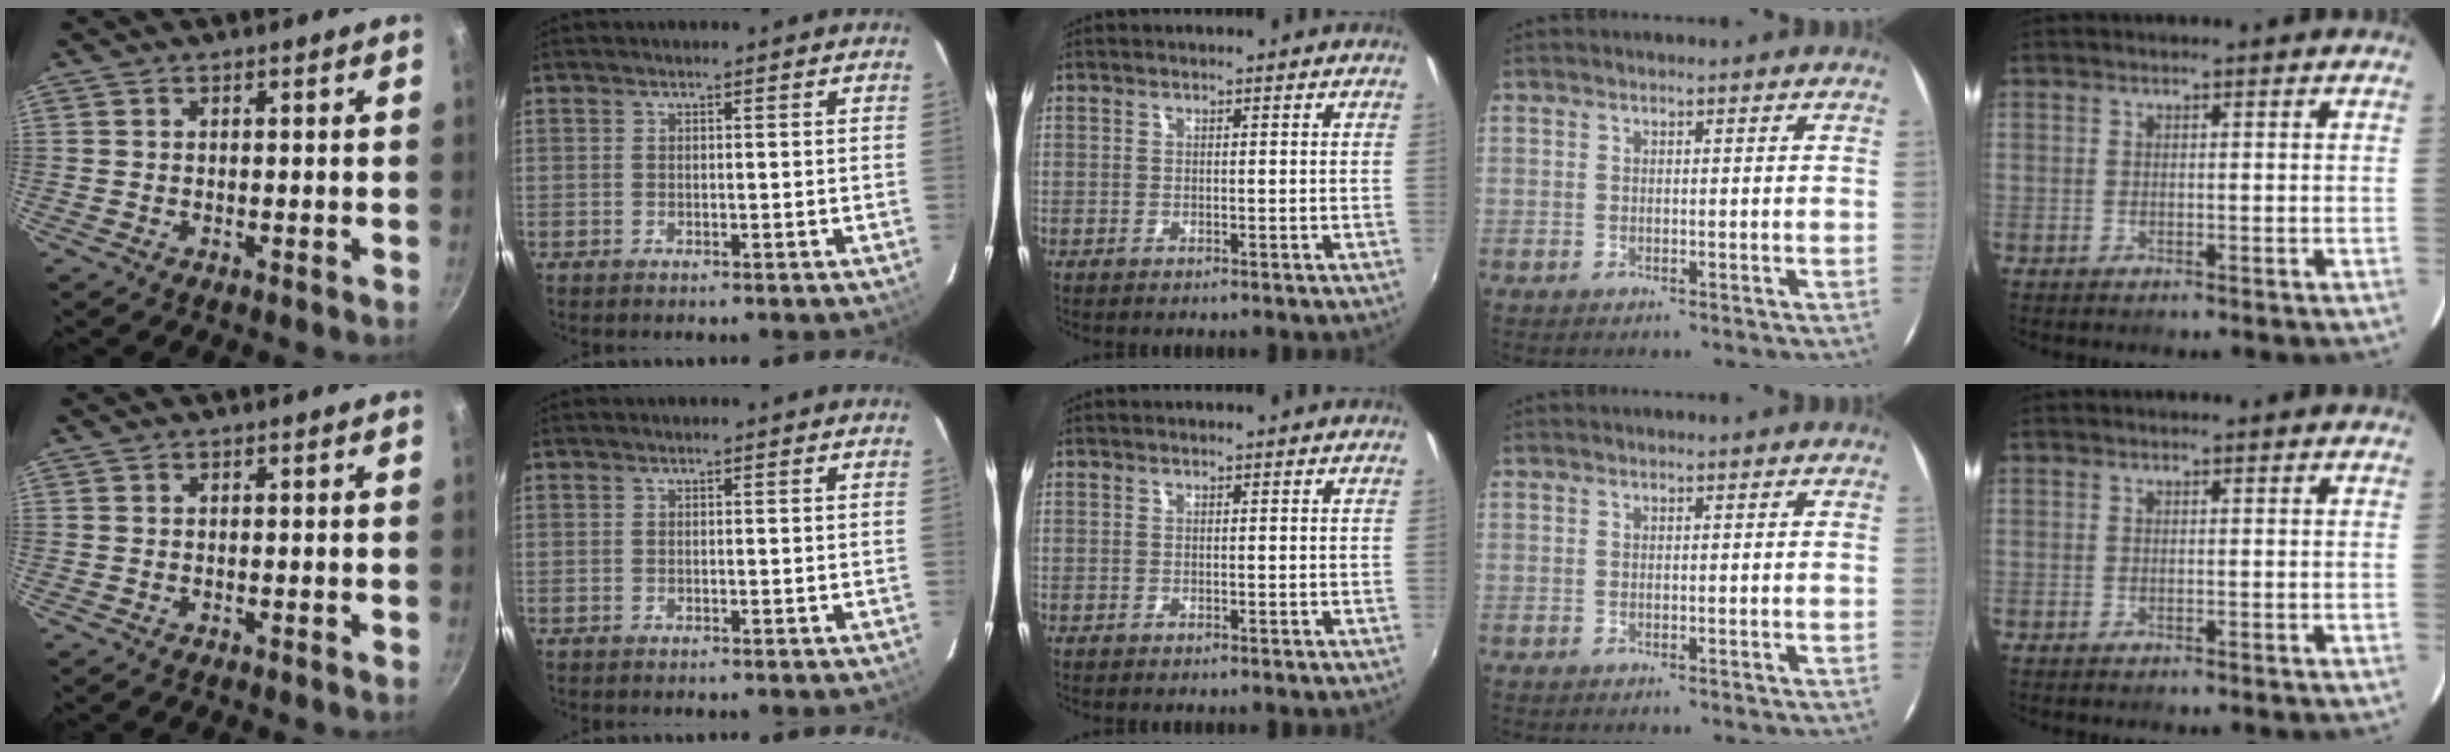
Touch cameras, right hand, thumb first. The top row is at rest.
{}